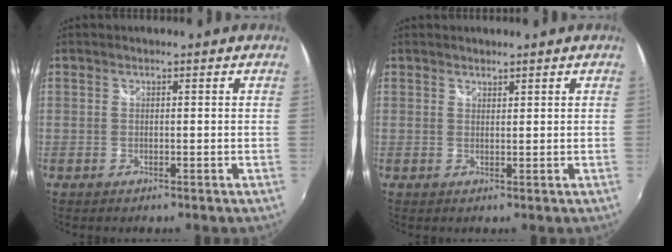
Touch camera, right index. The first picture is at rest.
{"total": 0.9, "force": [0.9, 0.3, 0.0], "torque": [0.000, 0.001, 0.016]}